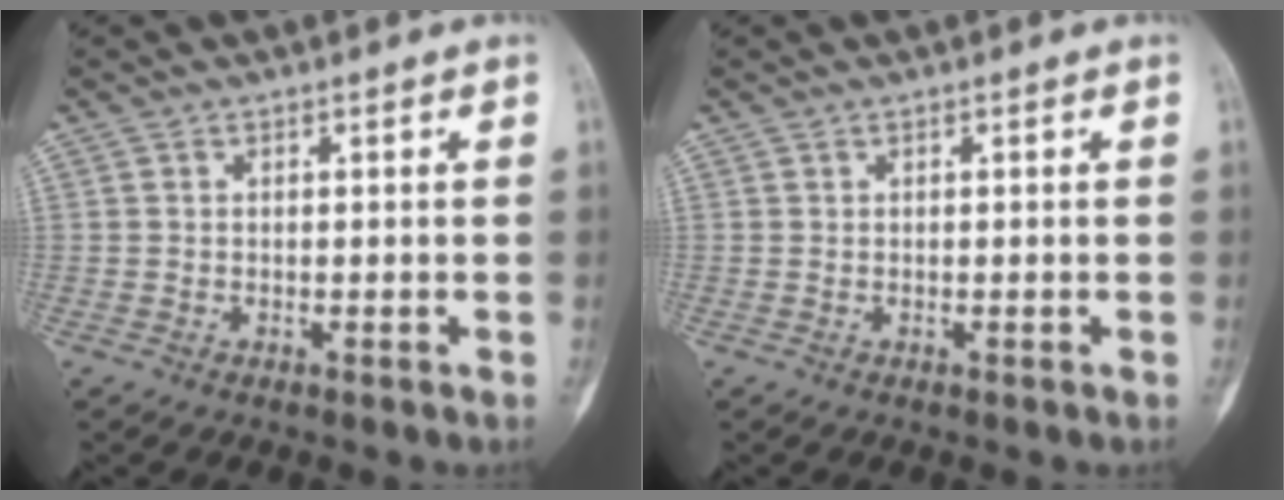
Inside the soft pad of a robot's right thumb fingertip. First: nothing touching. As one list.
[{"total": 0.0}]